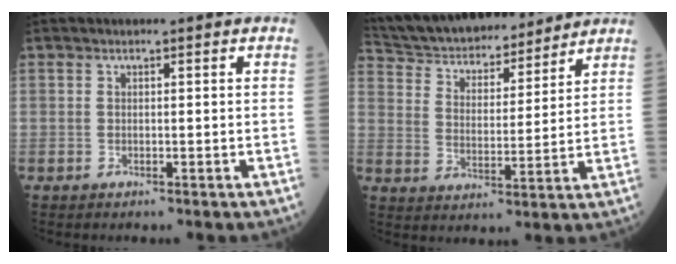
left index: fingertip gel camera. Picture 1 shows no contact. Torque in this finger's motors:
{"motor_torque": [0.19, -1.15, 0.19, 0.04]}